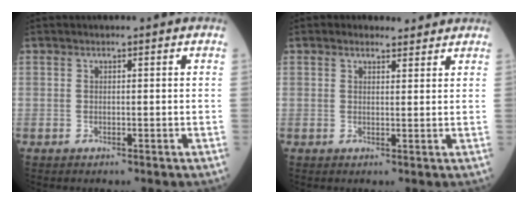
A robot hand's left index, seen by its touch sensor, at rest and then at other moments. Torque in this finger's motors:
{"motor_torque": [1.06, -1.08, 0.19, 0.01]}